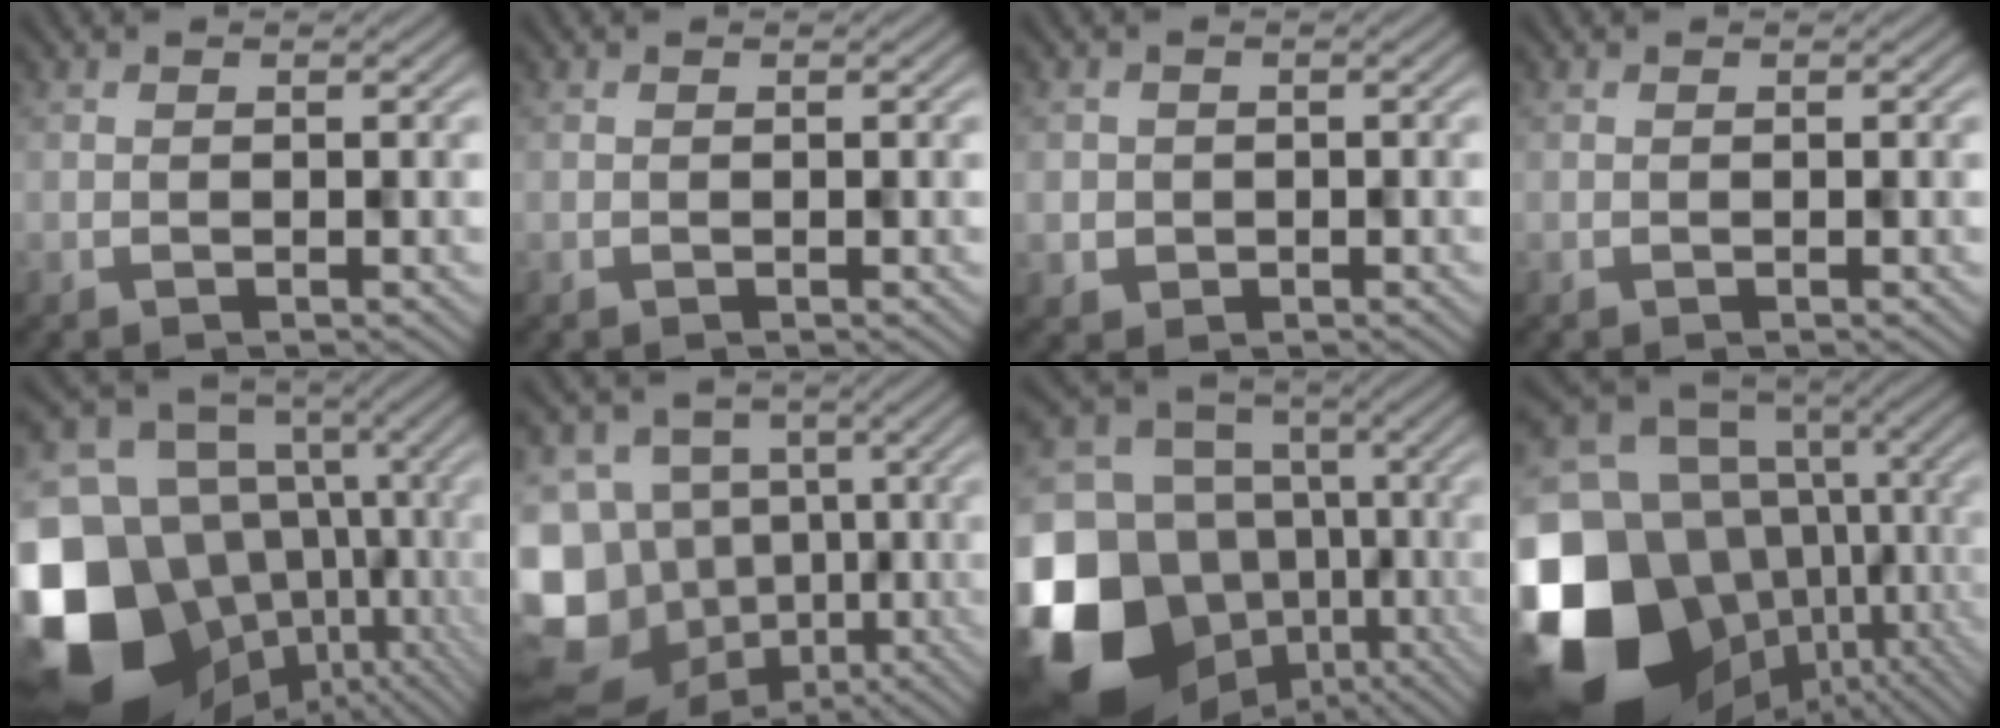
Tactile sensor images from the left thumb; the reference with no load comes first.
{"total": 0.0}
{"total": 1.8, "force": [-0.2, 1.8, 0.0], "torque": [-0.002, -0.010, -0.003]}
{"total": 0.0}
{"total": 19.9, "force": [-5.0, 16.1, 10.5], "torque": [-0.286, -0.023, -0.049]}
{"total": 17.3, "force": [-6.6, 14.6, 6.5], "torque": [-0.187, -0.008, -0.101]}
{"total": 19.3, "force": [-7.7, 15.1, 9.3], "torque": [-0.266, -0.042, -0.097]}
{"total": 20.3, "force": [-4.8, 15.0, 12.8], "torque": [-0.326, -0.021, -0.033]}